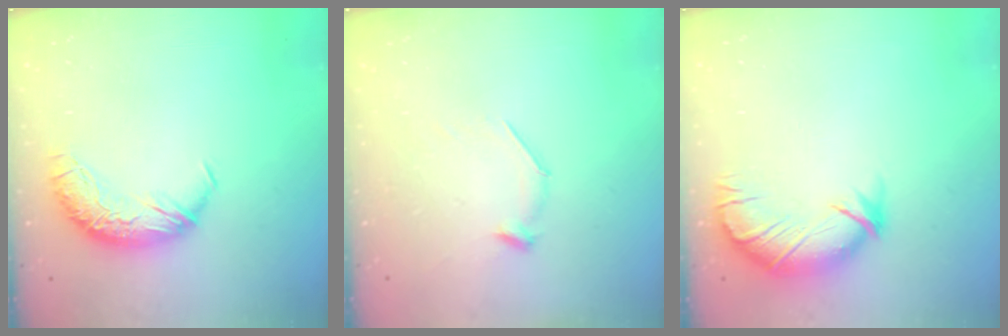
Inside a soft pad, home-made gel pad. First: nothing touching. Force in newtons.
{"total": 6.0, "press": 6.0, "slide": 0.6}
{"total": 3.9, "press": 3.3, "slide": 2.0}